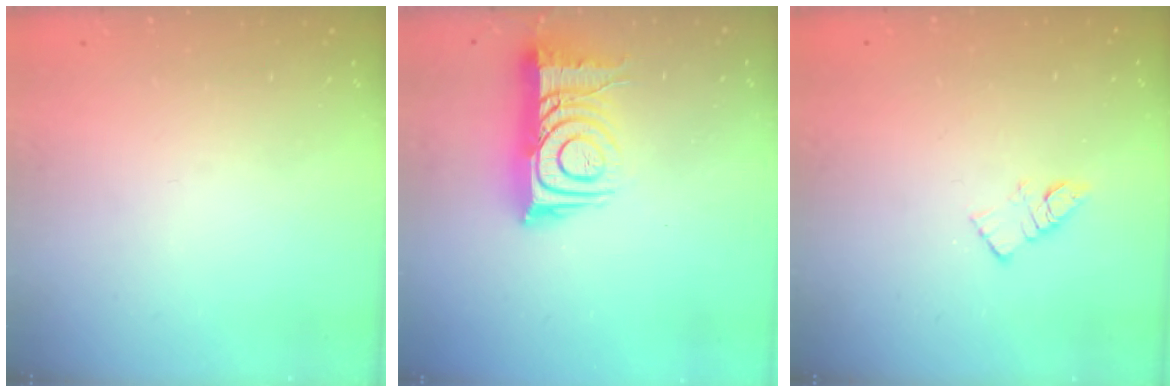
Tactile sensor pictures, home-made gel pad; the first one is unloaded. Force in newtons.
{"total": 14.0, "press": 14.0, "slide": 1.0}
{"total": 5.7, "press": 5.7, "slide": 0.2}